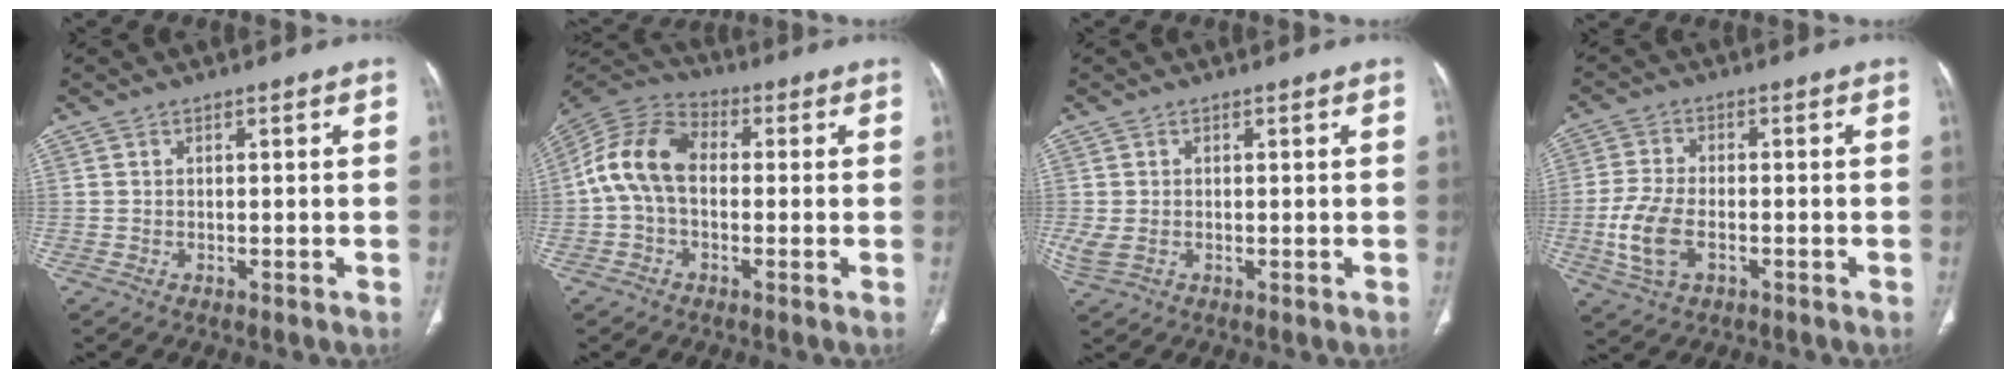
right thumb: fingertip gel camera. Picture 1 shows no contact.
{"total": 11.5, "force": [-0.1, 7.8, 8.5], "torque": [-0.160, 0.030, -0.014]}
{"total": 3.2, "force": [-0.3, 2.1, 2.4], "torque": [-0.072, 0.003, 0.001]}
{"total": 8.5, "force": [-2.3, 4.8, 6.6], "torque": [-0.148, 0.005, -0.043]}